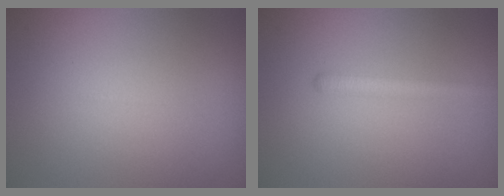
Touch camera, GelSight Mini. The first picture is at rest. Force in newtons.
{"total": 1.7, "press": 1.7, "slide": 0.2}